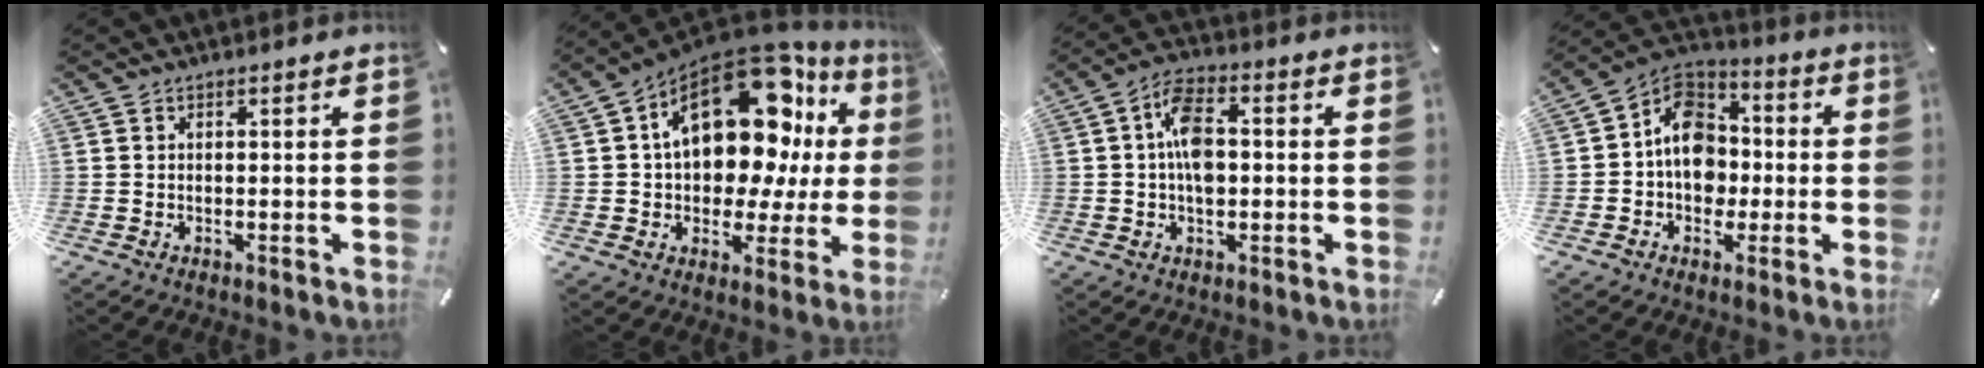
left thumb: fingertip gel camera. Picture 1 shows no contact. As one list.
[{"total": 22.6, "force": [7.7, 12.4, 17.2], "torque": [-0.273, -0.059, 0.125]}, {"total": 8.5, "force": [-0.1, 4.9, 7.0], "torque": [-0.128, 0.004, -0.006]}, {"total": 12.2, "force": [-1.2, 10.5, 6.0], "torque": [-0.112, 0.018, -0.023]}]